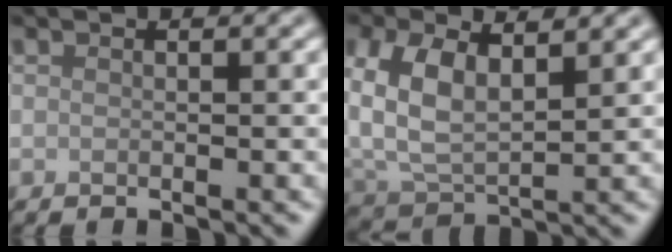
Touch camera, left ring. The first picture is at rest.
{"total": 6.9, "force": [2.6, 3.9, 5.1], "torque": [-0.119, 0.003, 0.046]}